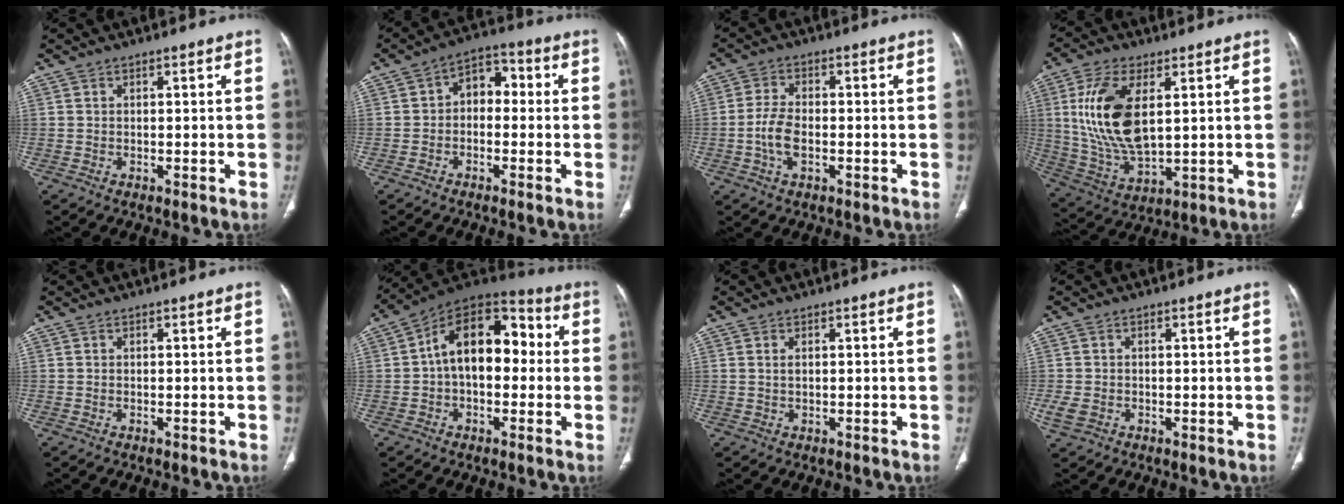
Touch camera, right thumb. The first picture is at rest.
{"total": 6.5, "force": [-0.2, 4.6, 4.7], "torque": [-0.044, 0.031, -0.018]}
{"total": 5.7, "force": [-1.3, 3.0, 4.7], "torque": [-0.101, 0.009, -0.026]}
{"total": 16.2, "force": [3.5, 7.9, 13.7], "torque": [-0.280, -0.016, 0.078]}
{"total": 0.0}
{"total": 16.5, "force": [0.8, 10.2, 12.9], "torque": [-0.168, 0.048, 0.001]}
{"total": 1.1, "force": [0.3, 0.6, 0.9], "torque": [-0.022, 0.001, 0.009]}
{"total": 2.9, "force": [-0.6, 2.2, 1.8], "torque": [-0.044, 0.002, -0.007]}